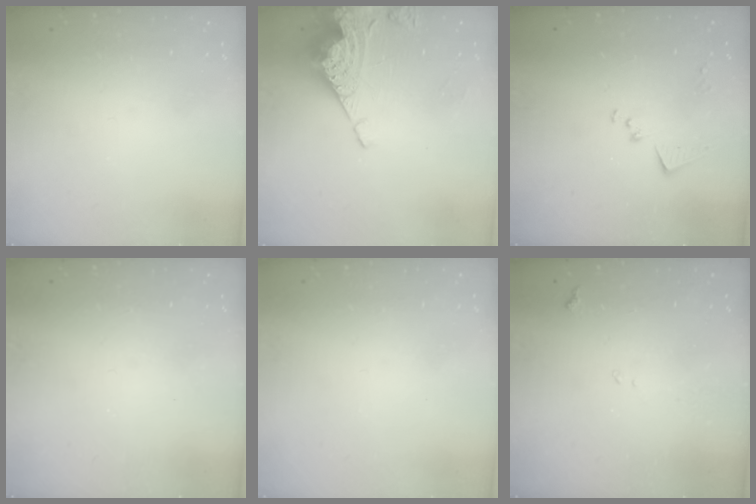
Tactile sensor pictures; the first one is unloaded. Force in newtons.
{"total": 13.0, "press": 12.9, "slide": 1.4}
{"total": 9.1, "press": 9.1, "slide": 0.6}
{"total": 1.1, "press": 1.0, "slide": 0.1}
{"total": 0.0}
{"total": 7.6, "press": 7.6, "slide": 0.9}